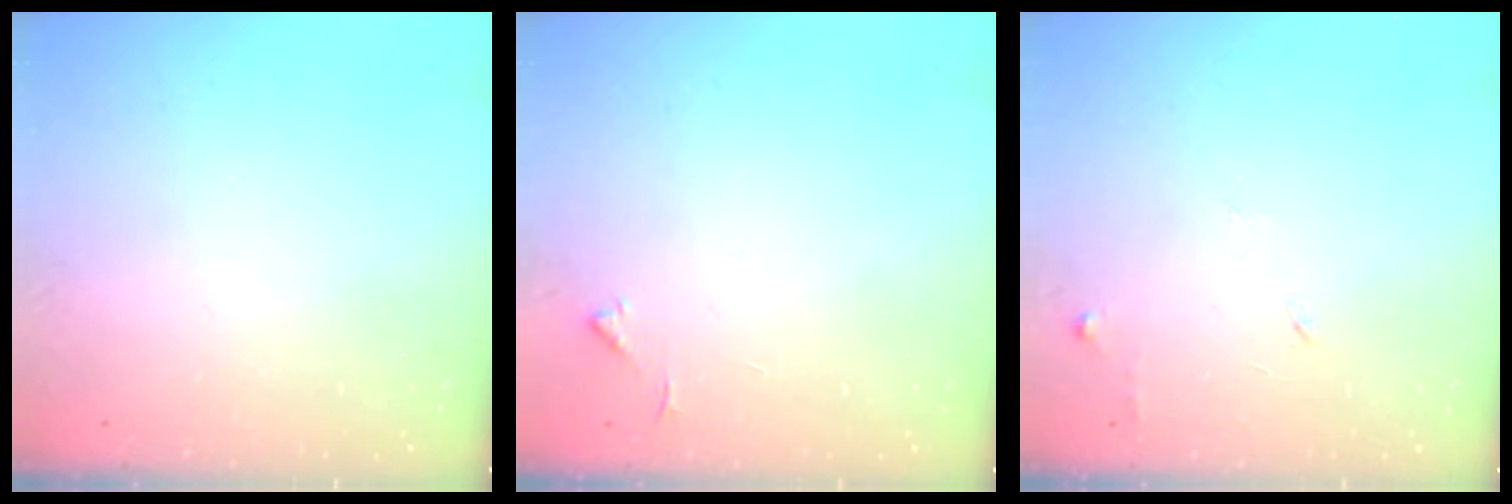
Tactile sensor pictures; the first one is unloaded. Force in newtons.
{"total": 3.5, "press": 3.5, "slide": 0.5}
{"total": 6.3, "press": 6.2, "slide": 0.7}